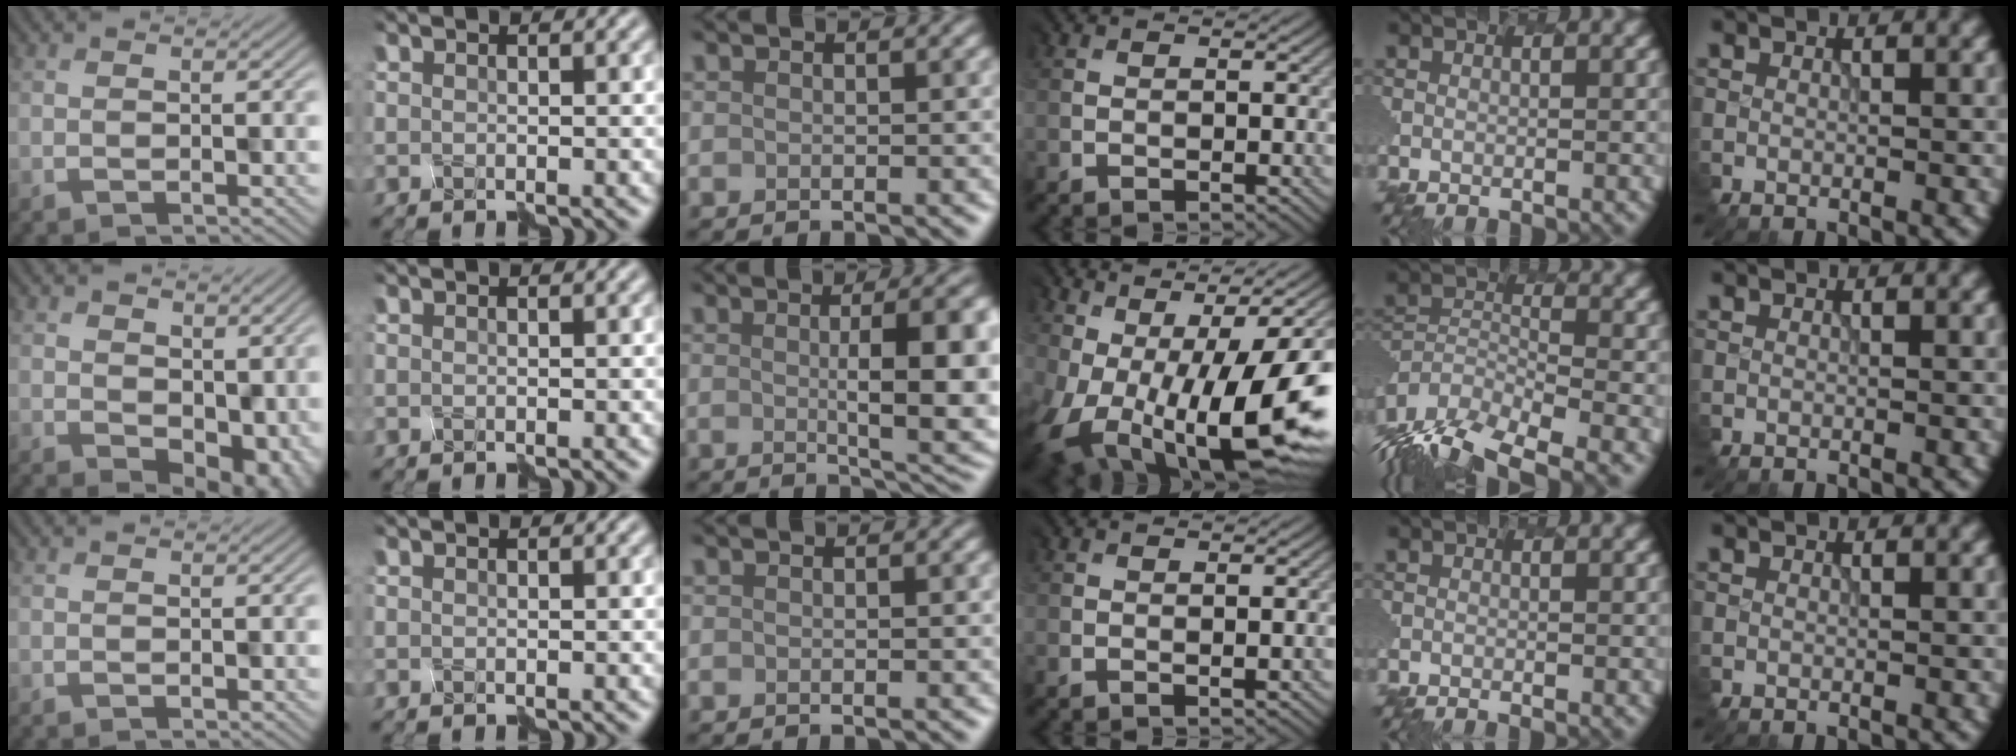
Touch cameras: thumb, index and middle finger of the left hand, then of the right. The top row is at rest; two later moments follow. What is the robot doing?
{"motion": "disassemble", "object": "spray bottle"}